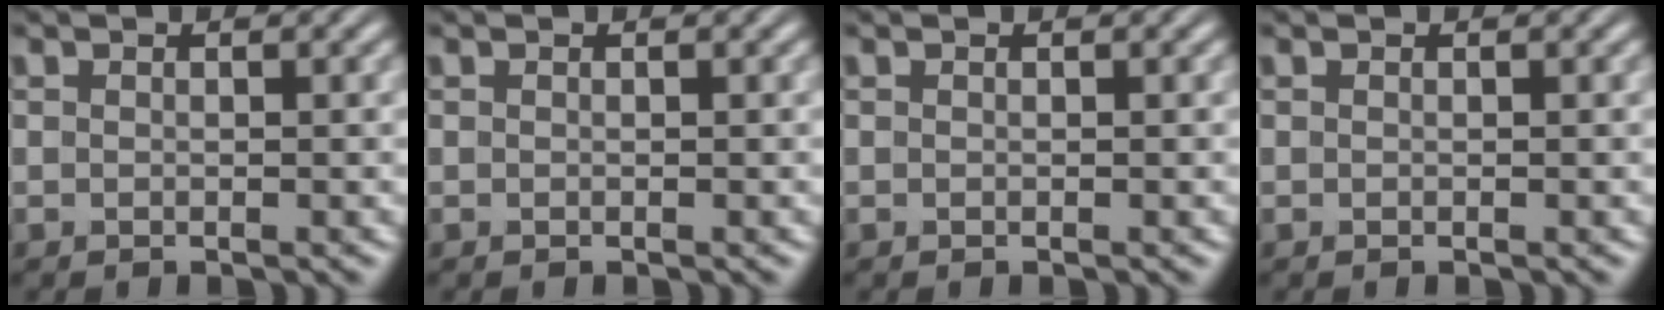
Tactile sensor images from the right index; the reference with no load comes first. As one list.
[{"total": 0.0}, {"total": 0.0}, {"total": 0.0}]